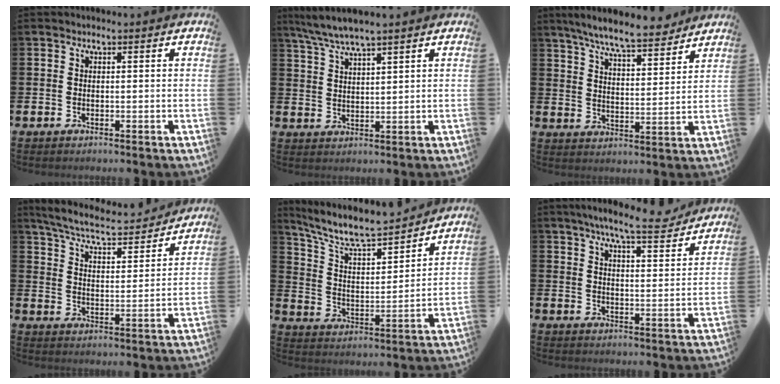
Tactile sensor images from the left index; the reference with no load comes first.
{"total": 4.8, "force": [4.4, -0.2, 1.9], "torque": [-0.054, -0.013, 0.080]}
{"total": 8.4, "force": [7.8, 0.8, 3.0], "torque": [-0.081, -0.043, 0.139]}
{"total": 6.9, "force": [6.3, 0.9, 2.6], "torque": [-0.083, -0.041, 0.104]}
{"total": 8.6, "force": [8.0, 1.4, 2.9], "torque": [-0.098, -0.055, 0.138]}
{"total": 7.9, "force": [7.1, 0.6, 3.4], "torque": [-0.066, -0.036, 0.120]}